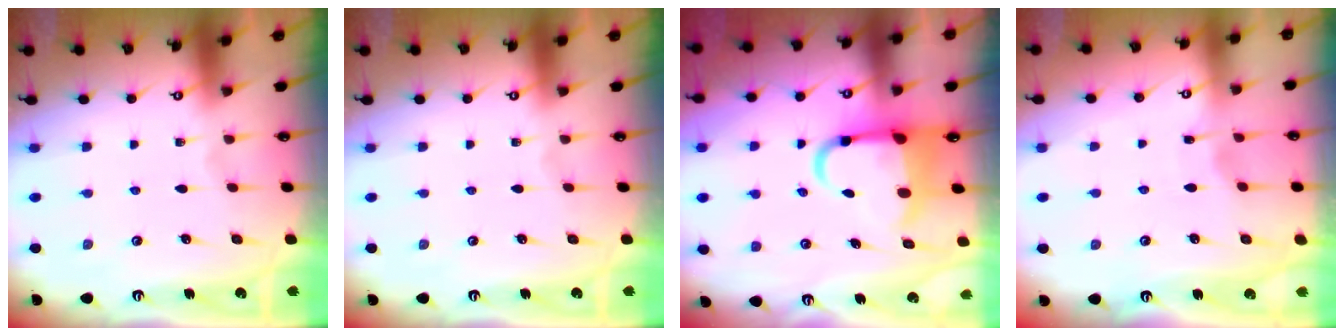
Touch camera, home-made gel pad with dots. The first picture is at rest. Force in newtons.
{"total": 0.0}
{"total": 7.9, "press": 7.7, "slide": 1.8}
{"total": 2.6, "press": 2.6, "slide": 0.3}